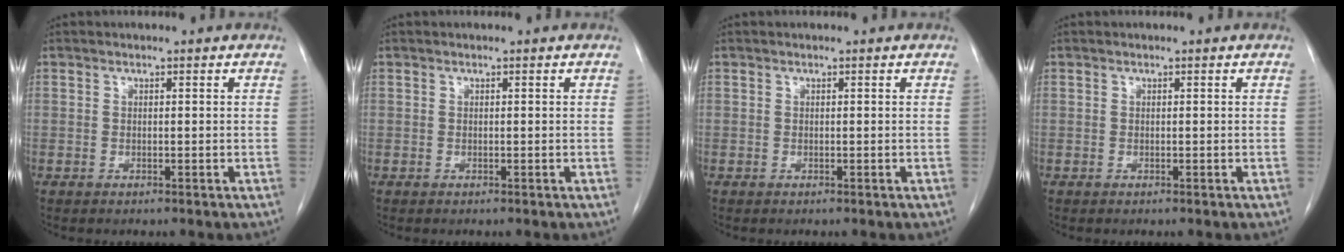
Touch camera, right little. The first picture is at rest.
{"total": 0.0}
{"total": 0.0}
{"total": 0.0}